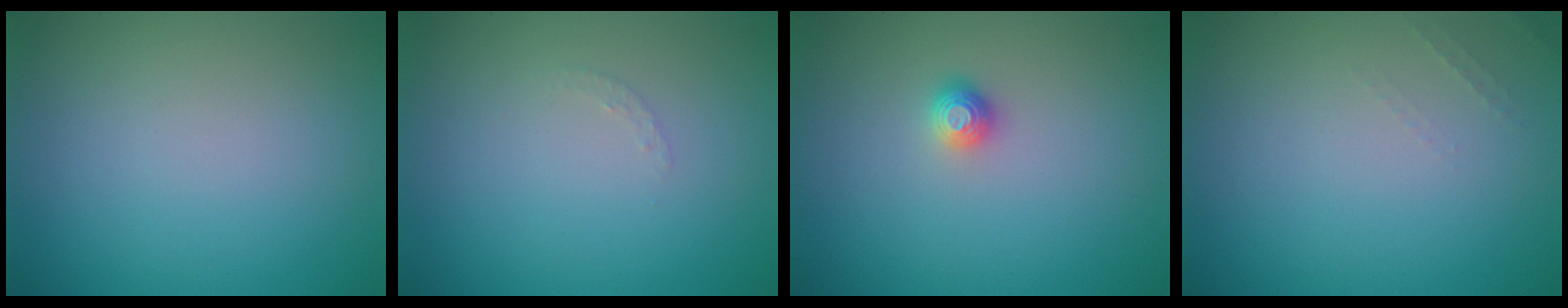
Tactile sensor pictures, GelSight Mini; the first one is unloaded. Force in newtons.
{"total": 0.7, "press": 0.7, "slide": 0.1}
{"total": 1.1, "press": 1.0, "slide": 0.3}
{"total": 0.6, "press": 0.6, "slide": 0.2}